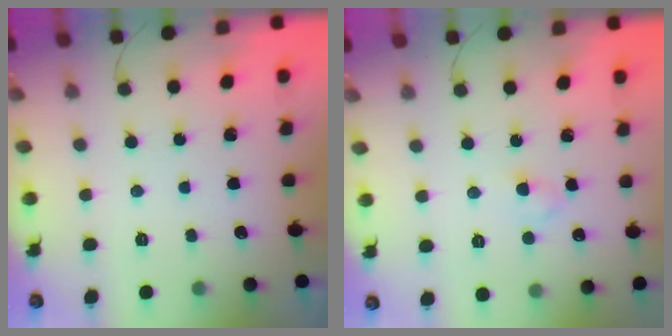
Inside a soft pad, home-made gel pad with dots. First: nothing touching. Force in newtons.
{"total": 2.7, "press": 2.4, "slide": 1.1}